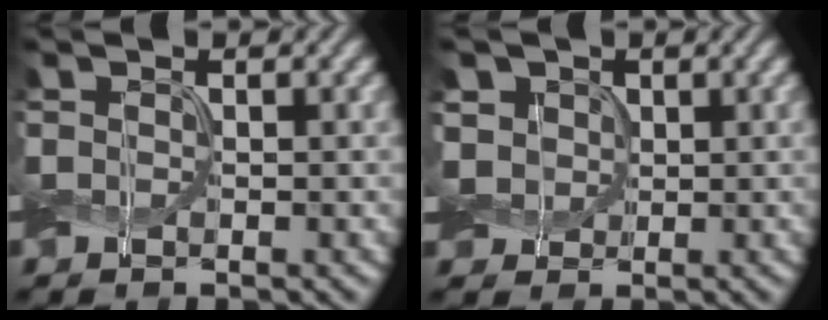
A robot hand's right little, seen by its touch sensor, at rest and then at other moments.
{"total": 3.5, "force": [1.1, 3.0, 1.3], "torque": [-0.056, 0.004, 0.022]}